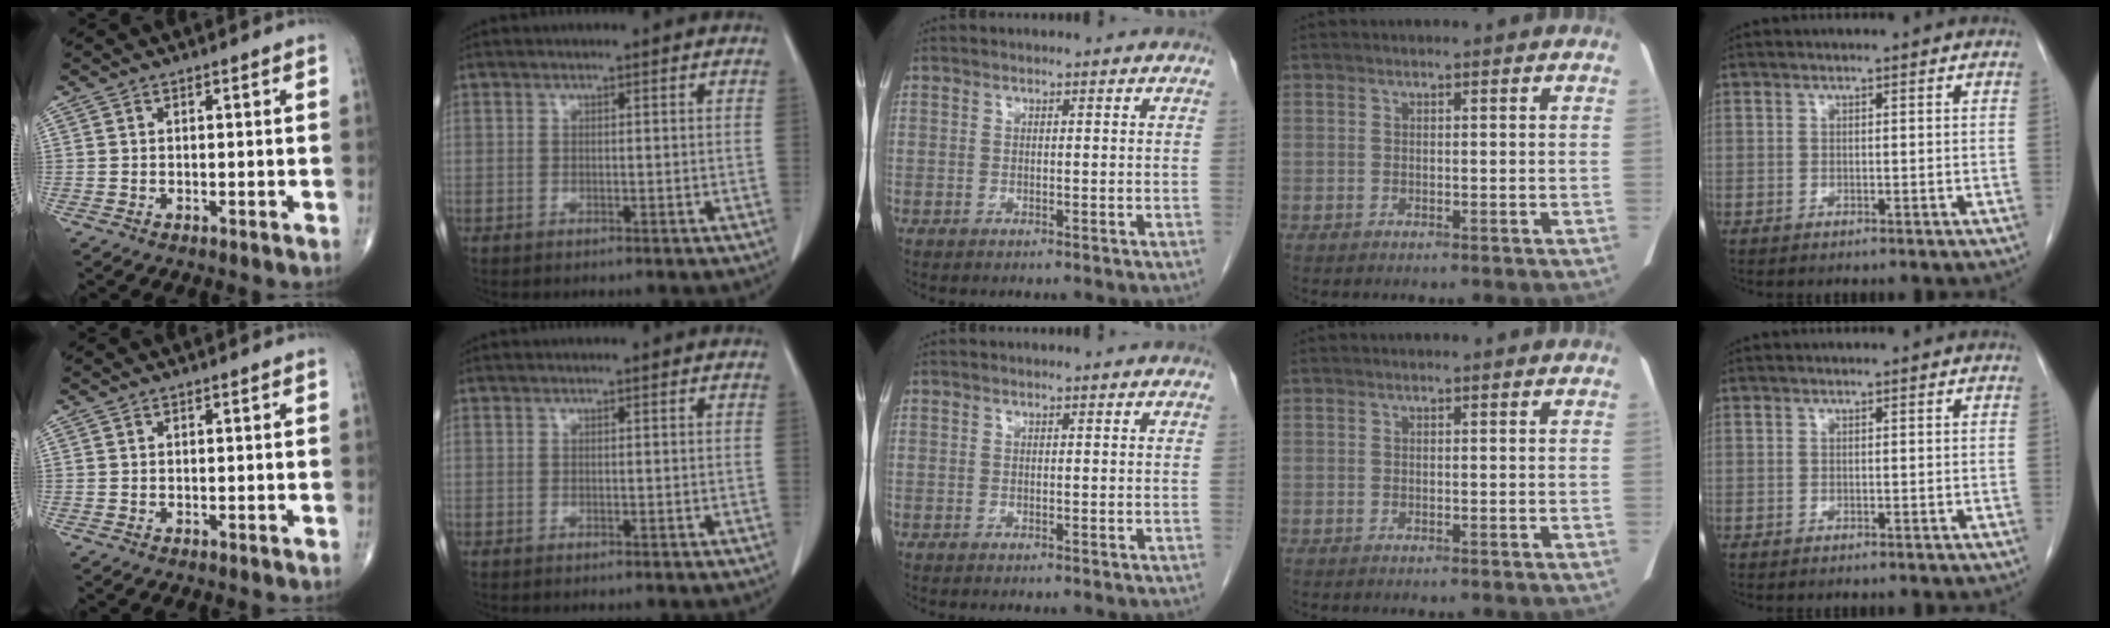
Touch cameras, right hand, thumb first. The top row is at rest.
{}